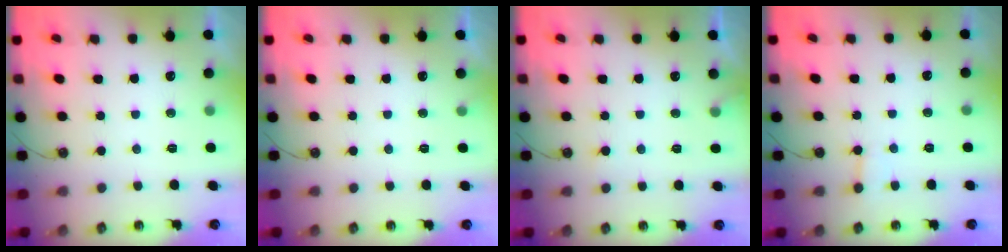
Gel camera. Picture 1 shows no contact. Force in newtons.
{"total": 2.9, "press": 2.9, "slide": 0.2}
{"total": 5.2, "press": 5.1, "slide": 0.4}
{"total": 3.2, "press": 3.2, "slide": 0.5}